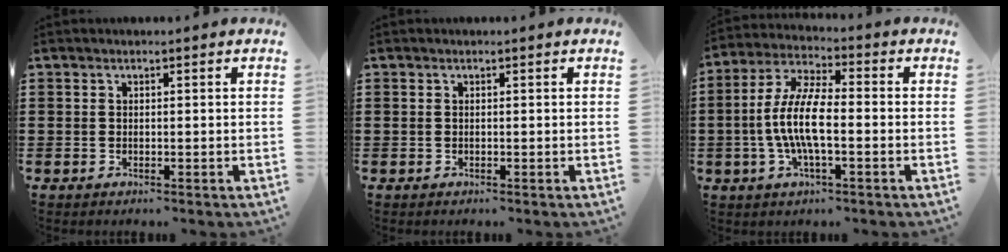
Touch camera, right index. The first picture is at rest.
{"total": 0.0}
{"total": 8.8, "force": [-1.8, 2.7, 8.2], "torque": [-0.189, -0.012, -0.041]}